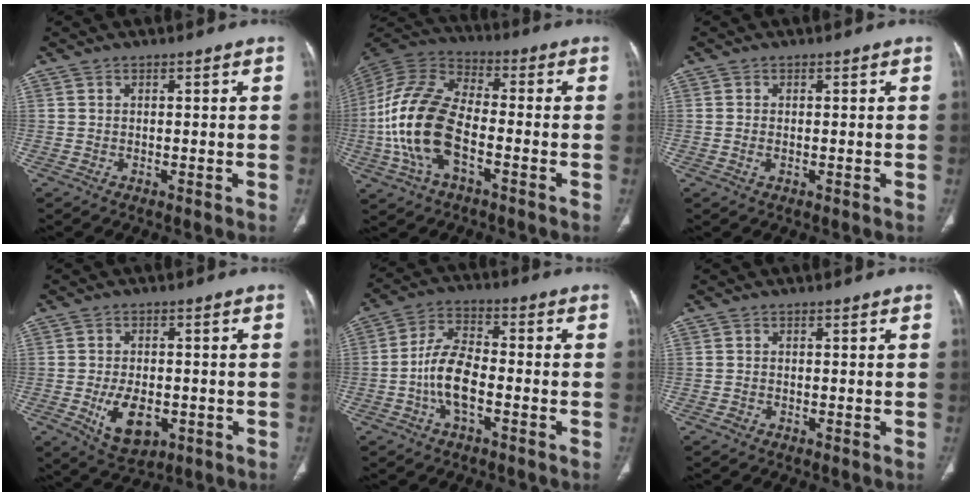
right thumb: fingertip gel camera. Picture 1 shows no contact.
{"total": 18.2, "force": [-4.3, 9.2, 15.1], "torque": [-0.317, 0.027, -0.083]}
{"total": 1.0, "force": [-0.2, 0.5, 0.8], "torque": [-0.022, -0.001, -0.004]}
{"total": 8.8, "force": [-2.5, 5.2, 6.6], "torque": [-0.099, -0.001, -0.027]}
{"total": 9.4, "force": [-2.7, 4.6, 7.8], "torque": [-0.153, 0.028, -0.057]}
{"total": 0.8, "force": [-0.5, 0.6, 0.2], "torque": [-0.006, 0.003, -0.010]}